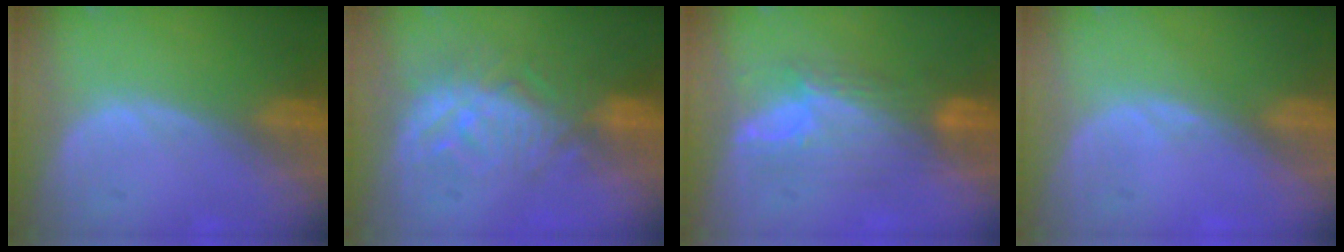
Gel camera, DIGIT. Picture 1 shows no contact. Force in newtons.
{"total": 9.3, "press": 8.1, "slide": 4.5}
{"total": 7.3, "press": 7.1, "slide": 1.3}
{"total": 0.5, "press": 0.5, "slide": 0.2}